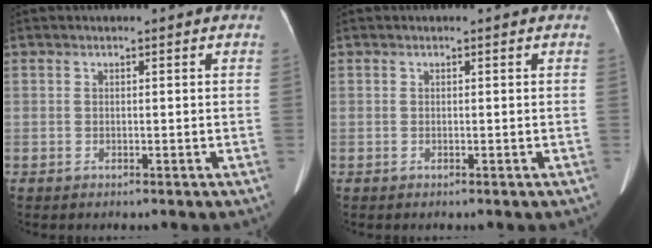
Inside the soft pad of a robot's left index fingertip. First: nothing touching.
{"total": 0.0}